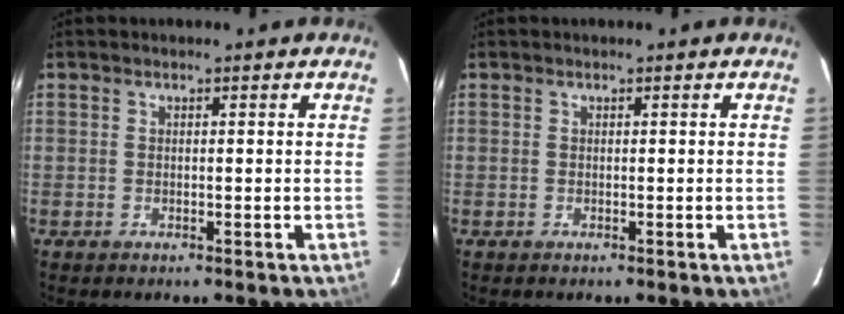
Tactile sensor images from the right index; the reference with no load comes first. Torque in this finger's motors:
{"motor_torque": [0.00, 0.00, 0.00, 0.00]}